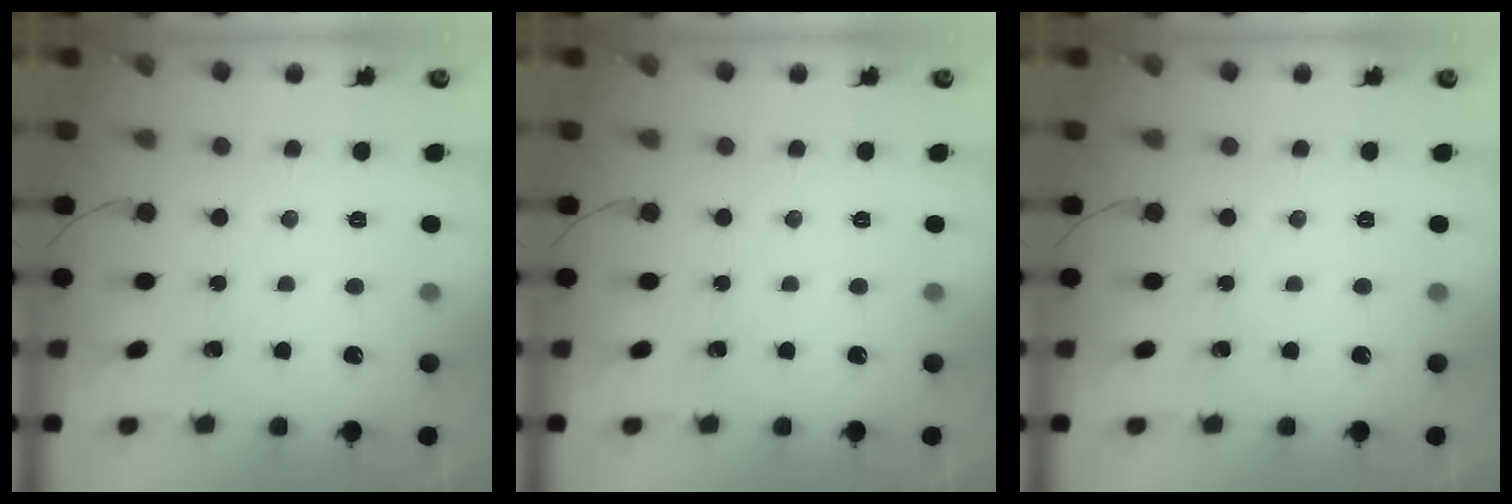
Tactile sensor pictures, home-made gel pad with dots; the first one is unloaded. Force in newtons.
{"total": 0.0}
{"total": 0.0}